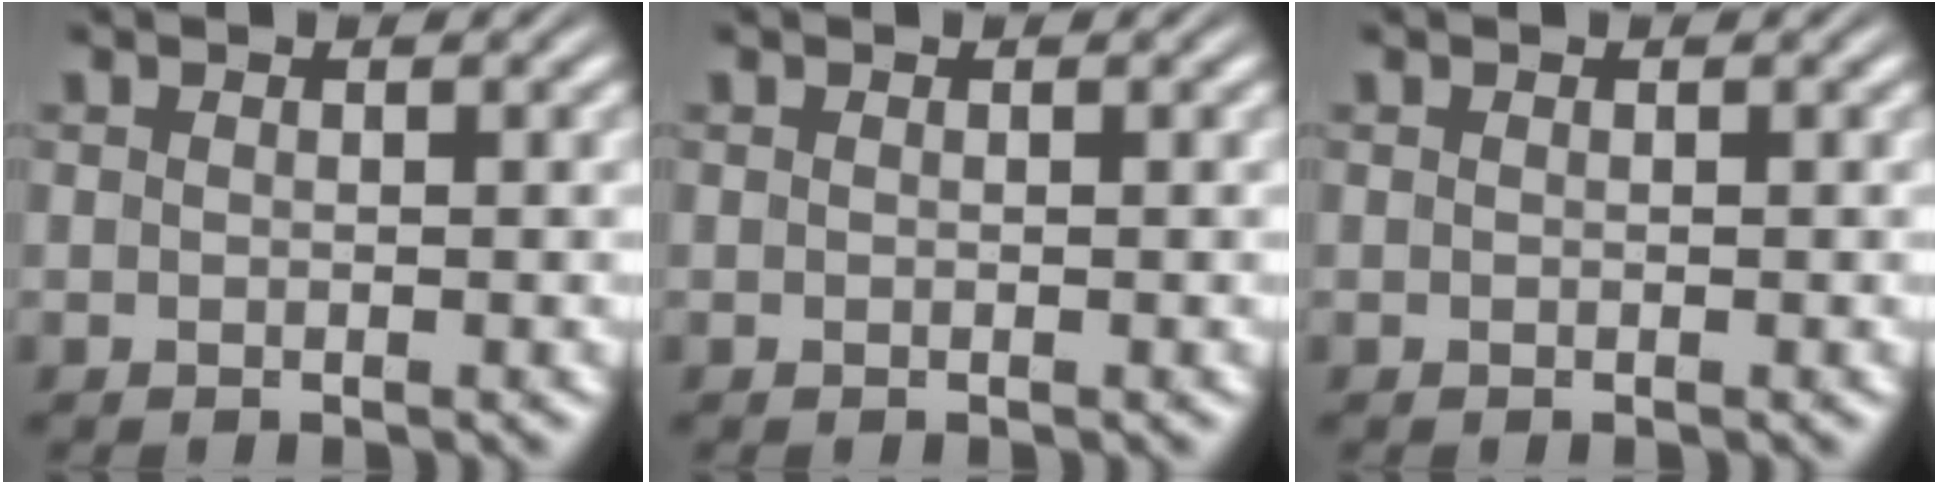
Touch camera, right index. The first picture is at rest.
{"total": 0.0}
{"total": 0.0}